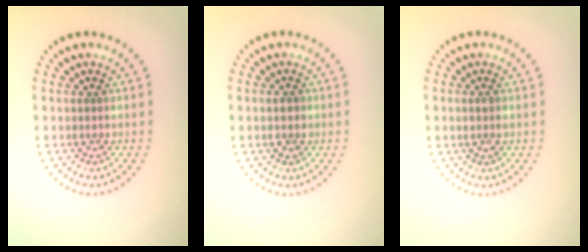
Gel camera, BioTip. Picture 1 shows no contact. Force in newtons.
{"total": 1.4, "press": 1.4, "slide": 0.2}
{"total": 0.9, "press": 0.9, "slide": 0.2}